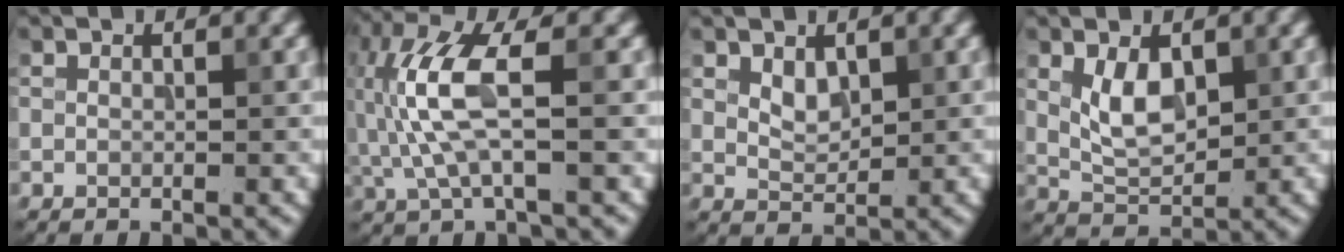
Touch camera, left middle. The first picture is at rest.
{"total": 6.8, "force": [-0.1, 2.0, 6.5], "torque": [-0.163, 0.014, -0.003]}
{"total": 1.8, "force": [0.9, 1.1, 1.1], "torque": [-0.019, -0.005, 0.022]}
{"total": 3.8, "force": [1.0, 2.1, 3.0], "torque": [-0.063, -0.004, 0.024]}